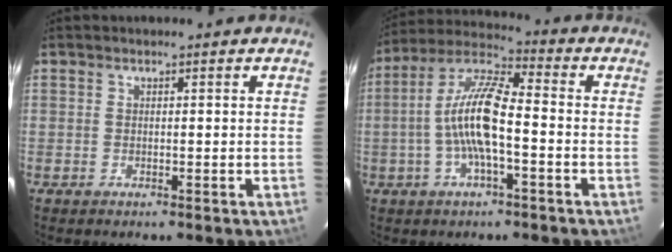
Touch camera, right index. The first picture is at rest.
{"total": 11.7, "force": [-2.4, 2.9, 11.1], "torque": [-0.223, 0.009, -0.049]}